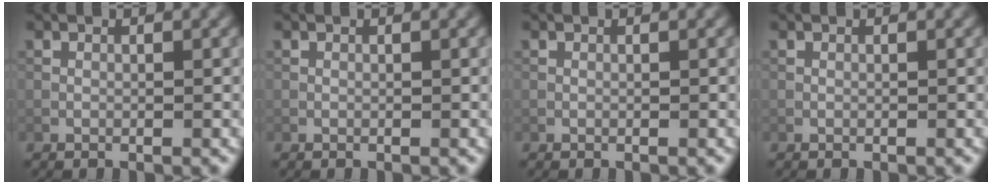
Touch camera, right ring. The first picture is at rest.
{"total": 0.0}
{"total": 0.0}
{"total": 0.0}